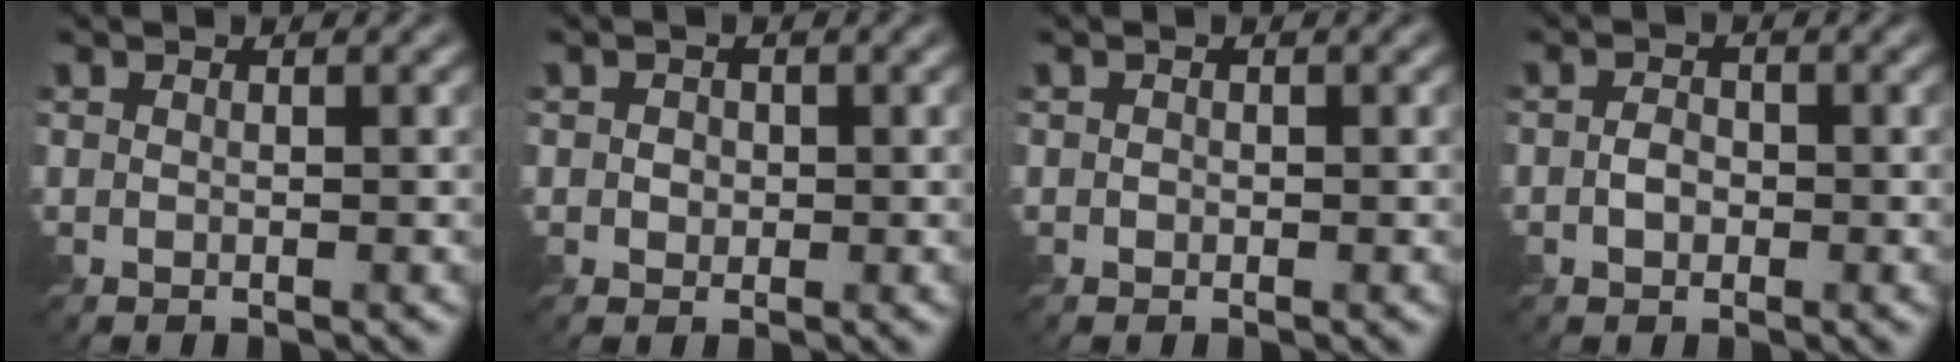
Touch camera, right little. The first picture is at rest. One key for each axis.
{"total": 1.3, "fx": 0.0, "fy": 1.2, "fz": 0.4, "tx": -0.008, "ty": 0.000, "tz": -0.002}
{"total": 0.6, "fx": -0.1, "fy": 0.5, "fz": 0.1, "tx": -0.002, "ty": -0.002, "tz": -0.003}
{"total": 1.6, "fx": -0.6, "fy": 1.2, "fz": 0.9, "tx": -0.017, "ty": -0.002, "tz": -0.017}